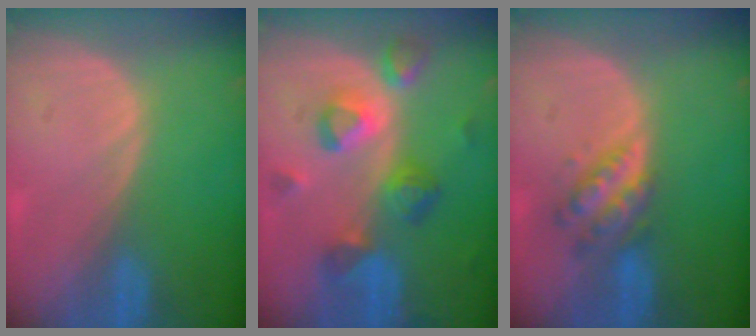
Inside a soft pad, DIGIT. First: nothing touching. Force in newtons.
{"total": 8.7, "press": 8.0, "slide": 3.5}
{"total": 5.0, "press": 5.0, "slide": 0.1}